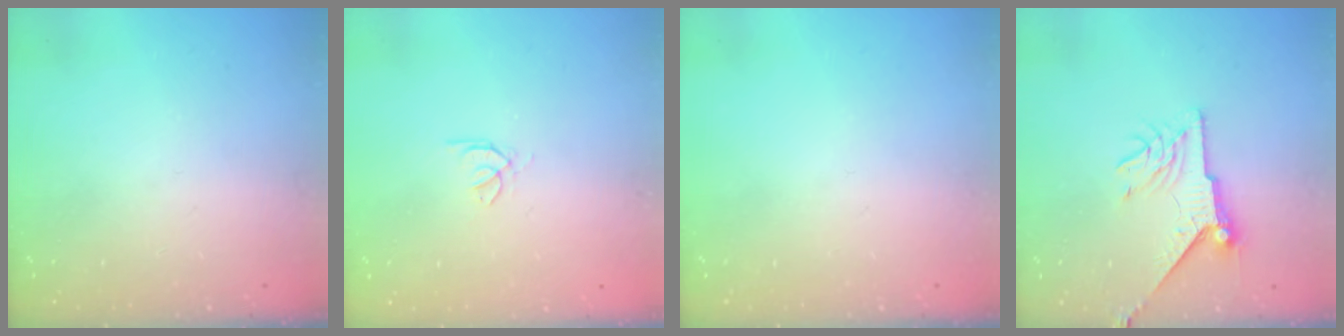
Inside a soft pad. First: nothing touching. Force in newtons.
{"total": 0.5, "press": 0.4, "slide": 0.3}
{"total": 0.0}
{"total": 8.3, "press": 8.2, "slide": 0.8}